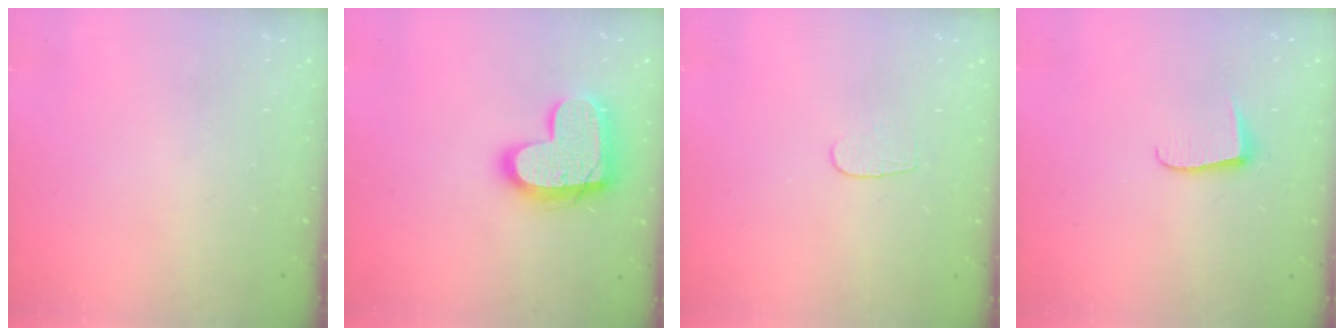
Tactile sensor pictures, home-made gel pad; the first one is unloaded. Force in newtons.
{"total": 17.3, "press": 17.3, "slide": 1.2}
{"total": 3.6, "press": 3.6, "slide": 0.3}
{"total": 5.6, "press": 5.6, "slide": 0.7}